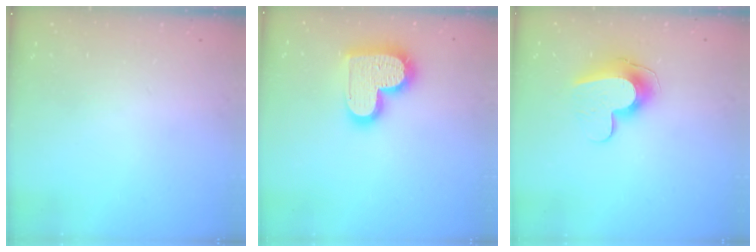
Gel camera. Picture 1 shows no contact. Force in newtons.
{"total": 17.6, "press": 17.5, "slide": 1.0}
{"total": 11.4, "press": 11.3, "slide": 1.0}